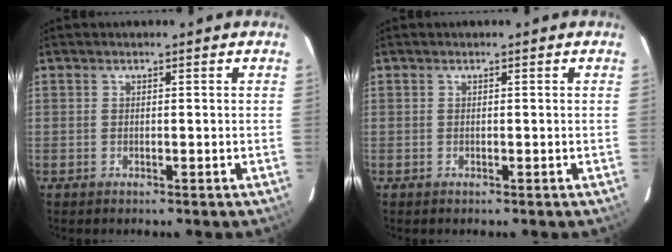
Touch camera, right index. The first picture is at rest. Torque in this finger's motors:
{"motor_torque": [0.00, 0.00, 0.00, 0.00]}